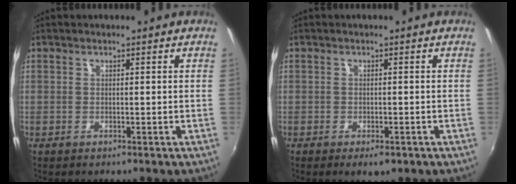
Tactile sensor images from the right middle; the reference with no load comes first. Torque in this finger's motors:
{"motor_torque": [0.85, -1.28, -0.10, -0.01]}